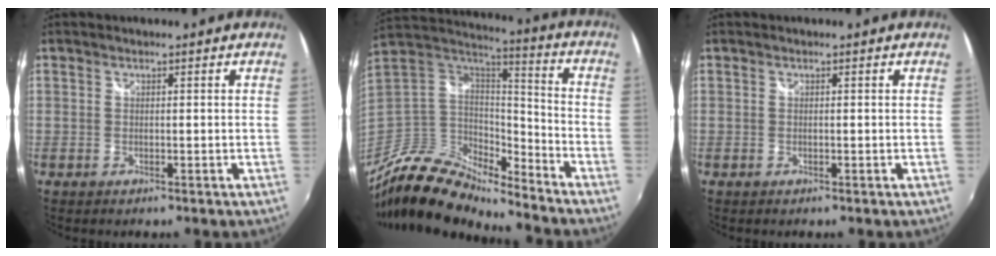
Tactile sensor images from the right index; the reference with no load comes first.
{"total": 17.2, "force": [-13.5, 6.5, 8.5], "torque": [-0.187, -0.008, -0.255]}
{"total": 0.0}